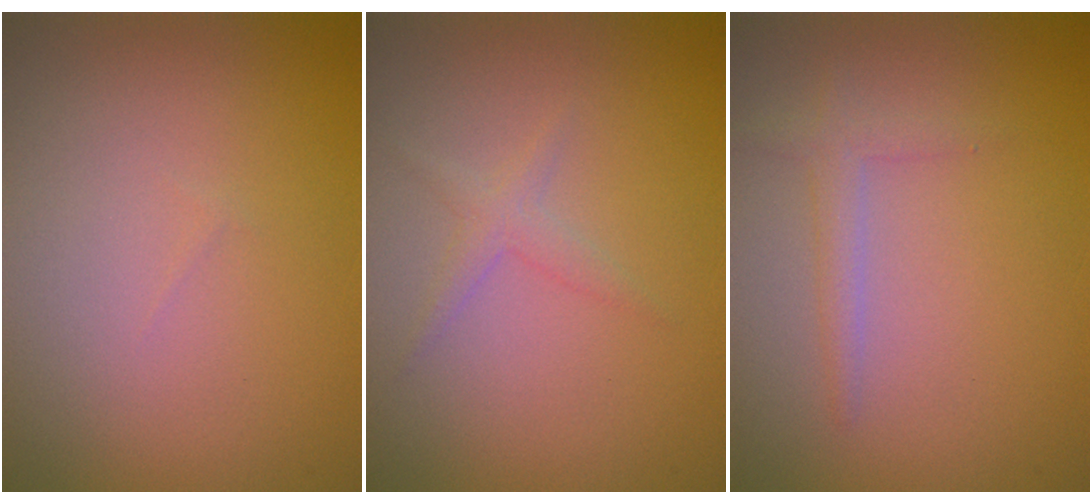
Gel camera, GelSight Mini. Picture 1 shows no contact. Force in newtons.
{"total": 1.2, "press": 1.2, "slide": 0.1}
{"total": 1.6, "press": 1.6, "slide": 0.1}